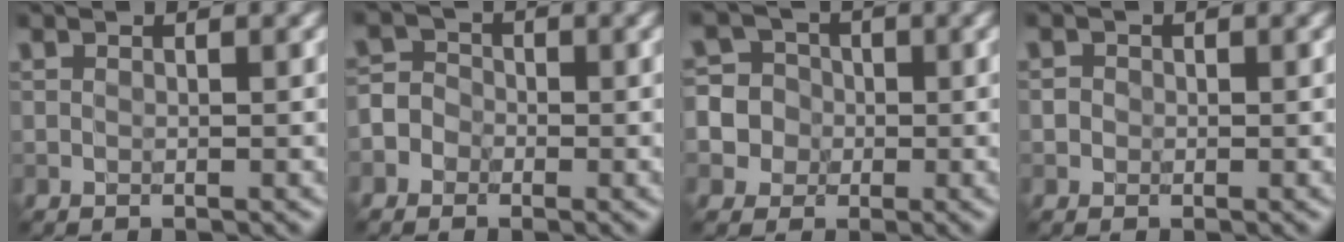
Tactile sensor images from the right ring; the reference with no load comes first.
{"total": 3.4, "force": [-1.6, 2.9, 0.9], "torque": [0.000, 0.011, -0.043]}
{"total": 8.3, "force": [-0.9, 8.0, 2.0], "torque": [-0.054, 0.014, -0.033]}
{"total": 1.0, "force": [0.1, 1.0, 0.3], "torque": [-0.003, -0.003, -0.003]}